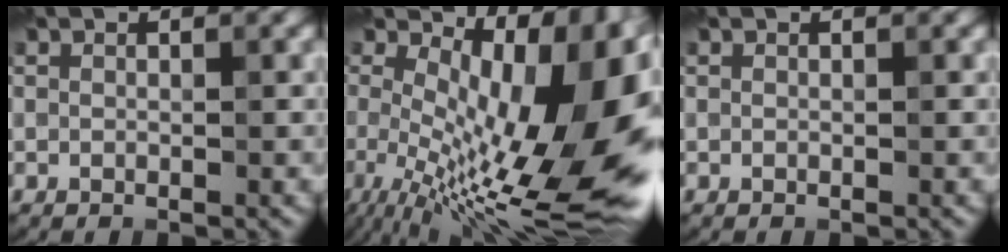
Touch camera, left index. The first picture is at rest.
{"total": 15.5, "force": [0.1, 5.5, 14.5], "torque": [-0.183, -0.005, 0.015]}
{"total": 0.0}